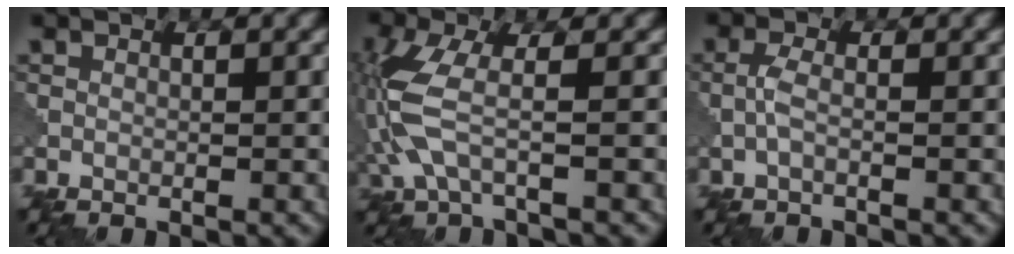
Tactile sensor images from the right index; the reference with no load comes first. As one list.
[{"total": 5.3, "force": [-0.9, 1.6, 5.0], "torque": [-0.137, -0.002, -0.024]}, {"total": 1.7, "force": [-0.5, 0.5, 1.5], "torque": [-0.036, 0.003, -0.016]}]